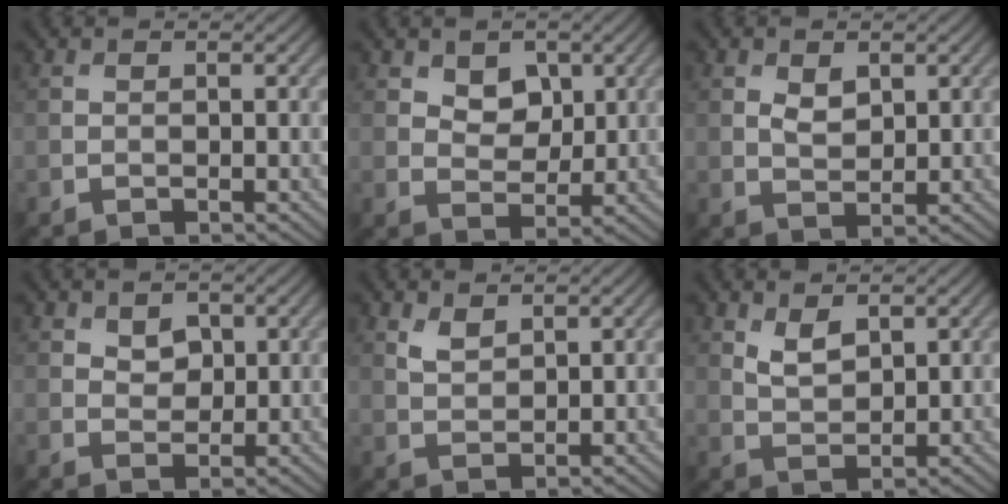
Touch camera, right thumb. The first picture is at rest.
{"total": 4.1, "force": [2.0, 2.8, 2.3], "torque": [-0.042, -0.015, 0.029]}
{"total": 2.6, "force": [1.1, 1.6, 1.8], "torque": [-0.037, -0.005, 0.024]}
{"total": 2.6, "force": [1.2, 1.8, 1.4], "torque": [-0.027, -0.004, 0.019]}
{"total": 2.2, "force": [1.6, 1.0, 1.2], "torque": [-0.030, -0.003, 0.036]}
{"total": 3.1, "force": [1.8, 1.5, 2.1], "torque": [-0.048, -0.006, 0.041]}